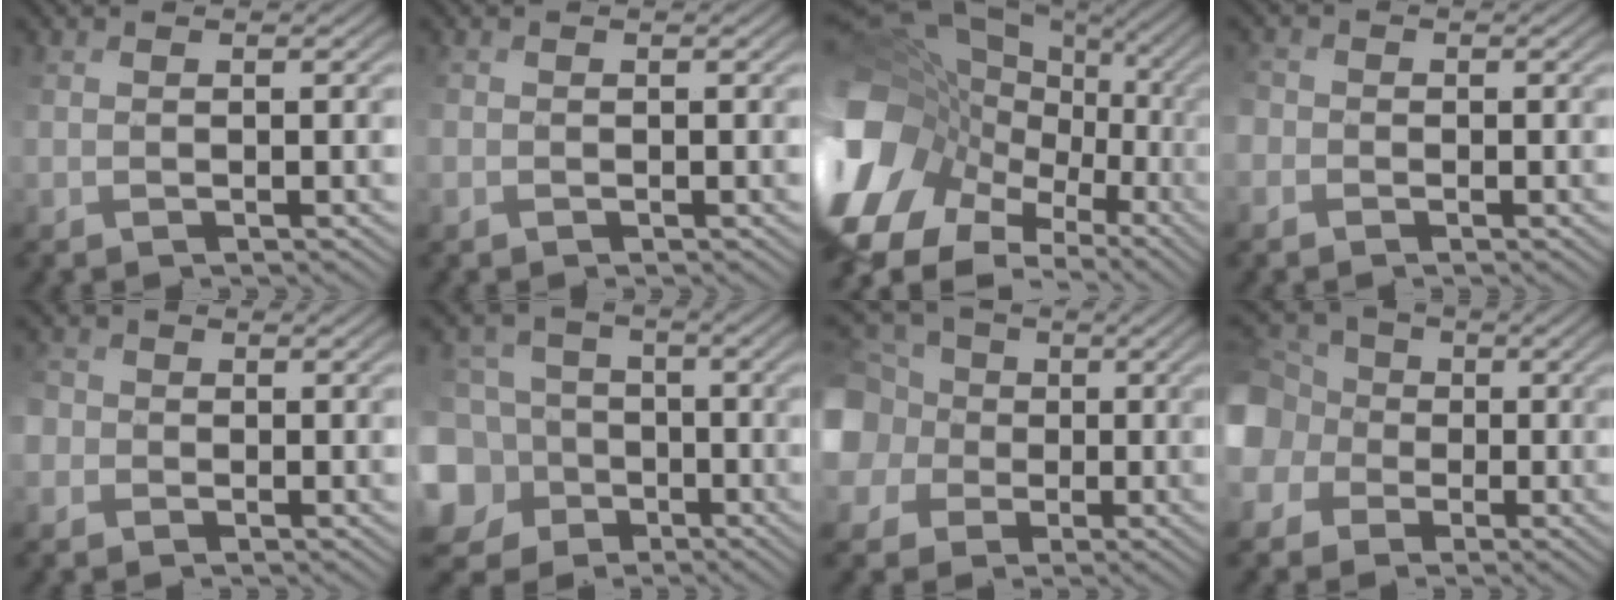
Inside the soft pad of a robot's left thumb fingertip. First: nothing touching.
{"total": 0.5, "force": [-0.1, 0.5, -0.2], "torque": [0.006, 0.001, -0.005]}
{"total": 18.9, "force": [-3.0, 15.1, 11.0], "torque": [-0.302, 0.003, -0.022]}
{"total": 2.3, "force": [-1.2, 1.9, 0.6], "torque": [-0.019, 0.005, -0.026]}
{"total": 3.0, "force": [-1.2, 2.6, 0.8], "torque": [-0.026, 0.004, -0.028]}
{"total": 10.5, "force": [-1.8, 9.8, 3.4], "torque": [-0.136, -0.014, -0.055]}
{"total": 12.3, "force": [0.9, 11.4, 4.6], "torque": [-0.186, 0.012, -0.011]}
{"total": 10.5, "force": [-1.0, 9.5, 4.4], "torque": [-0.169, -0.003, -0.041]}